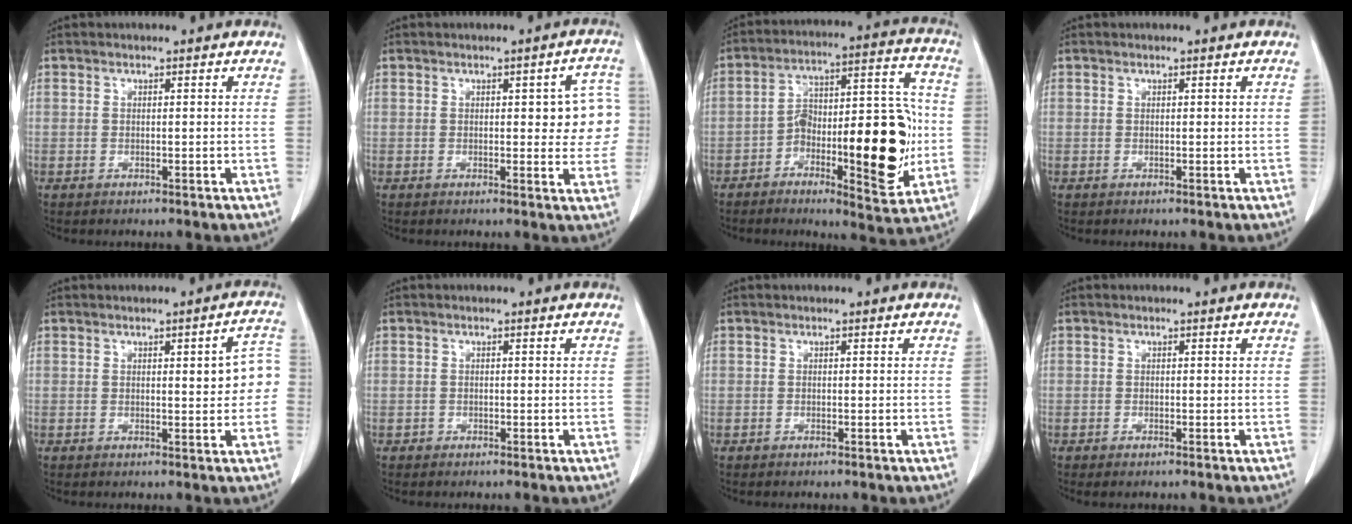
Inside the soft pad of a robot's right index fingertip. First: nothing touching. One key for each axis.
{"total": 7.3, "fx": 0.8, "fy": 2.6, "fz": 6.8, "tx": -0.059, "ty": 0.017, "tz": 0.005}
{"total": 18.9, "fx": -4.3, "fy": 6.0, "fz": 17.4, "tx": -0.253, "ty": 0.032, "tz": -0.056}
{"total": 0.0}
{"total": 5.8, "fx": 0.4, "fy": 1.6, "fz": 5.6, "tx": -0.060, "ty": 0.017, "tz": 0.003}
{"total": 0.7, "fx": -0.4, "fy": 0.5, "fz": -0.1, "tx": -0.003, "ty": 0.004, "tz": -0.009}
{"total": 0.0}
{"total": 0.7, "fx": -0.5, "fy": 0.0, "fz": 0.4, "tx": -0.010, "ty": -0.002, "tz": -0.008}